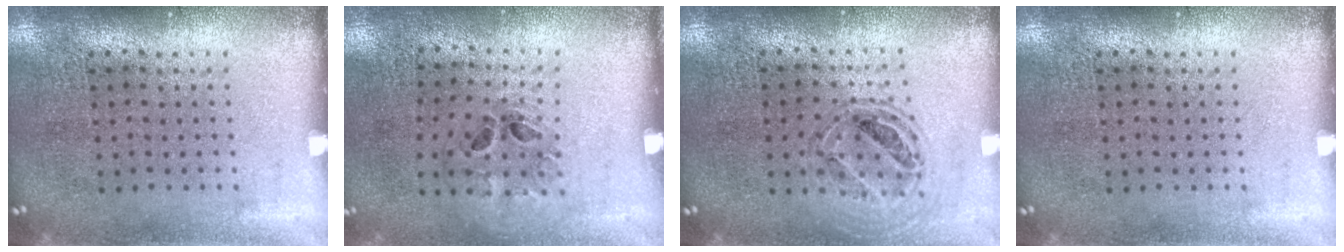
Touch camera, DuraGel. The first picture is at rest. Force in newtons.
{"total": 1.3, "press": 0.7, "slide": 1.1}
{"total": 0.8, "press": 0.8, "slide": 0.0}
{"total": 0.0}